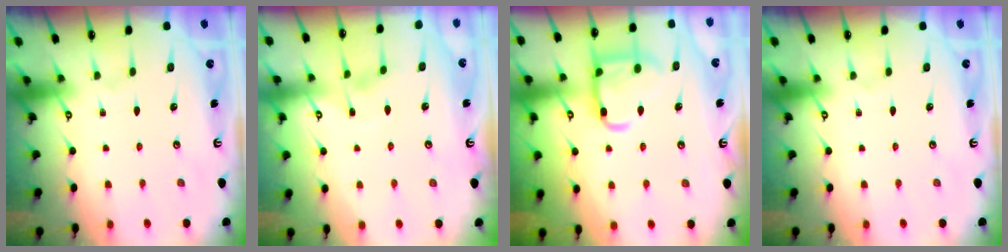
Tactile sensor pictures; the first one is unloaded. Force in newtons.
{"total": 3.0, "press": 2.9, "slide": 0.4}
{"total": 14.1, "press": 14.1, "slide": 1.5}
{"total": 0.0}